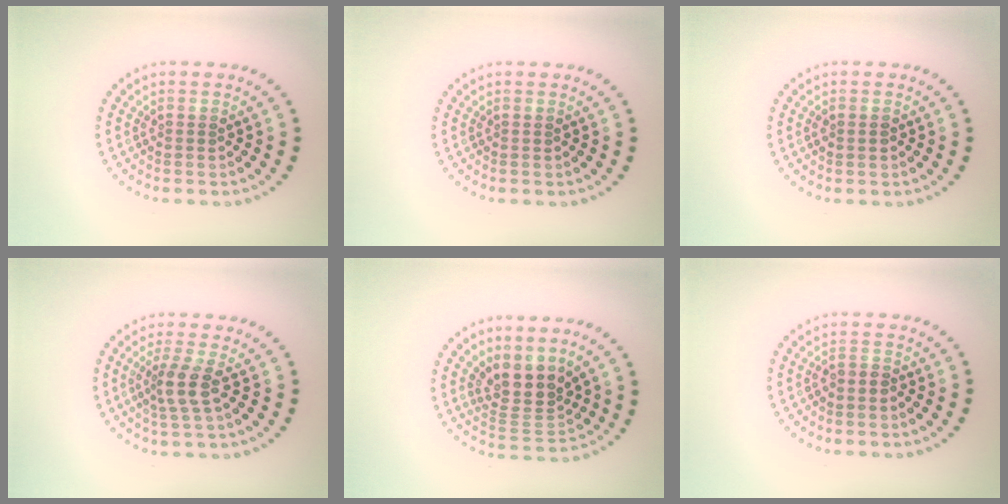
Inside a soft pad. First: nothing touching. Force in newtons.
{"total": 0.0}
{"total": 0.8, "press": 0.8, "slide": 0.1}
{"total": 2.6, "press": 2.0, "slide": 1.6}
{"total": 3.8, "press": 3.2, "slide": 2.1}
{"total": 1.0, "press": 0.7, "slide": 0.6}